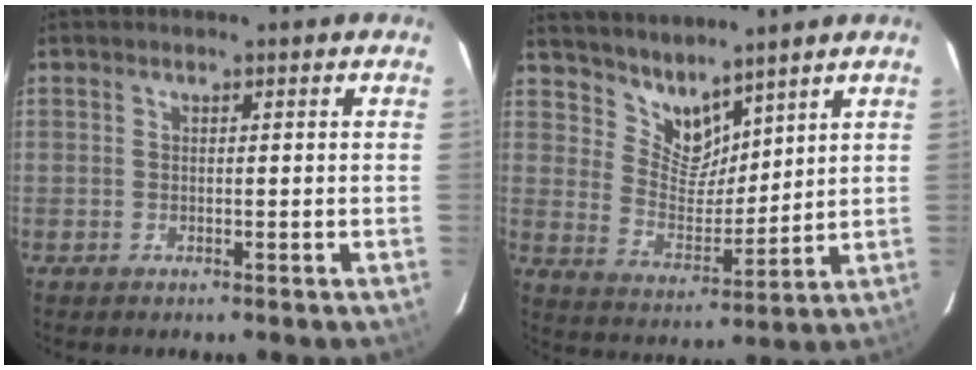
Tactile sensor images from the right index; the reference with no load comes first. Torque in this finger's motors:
{"motor_torque": [-0.02, 0.27, -0.02, 0.00]}